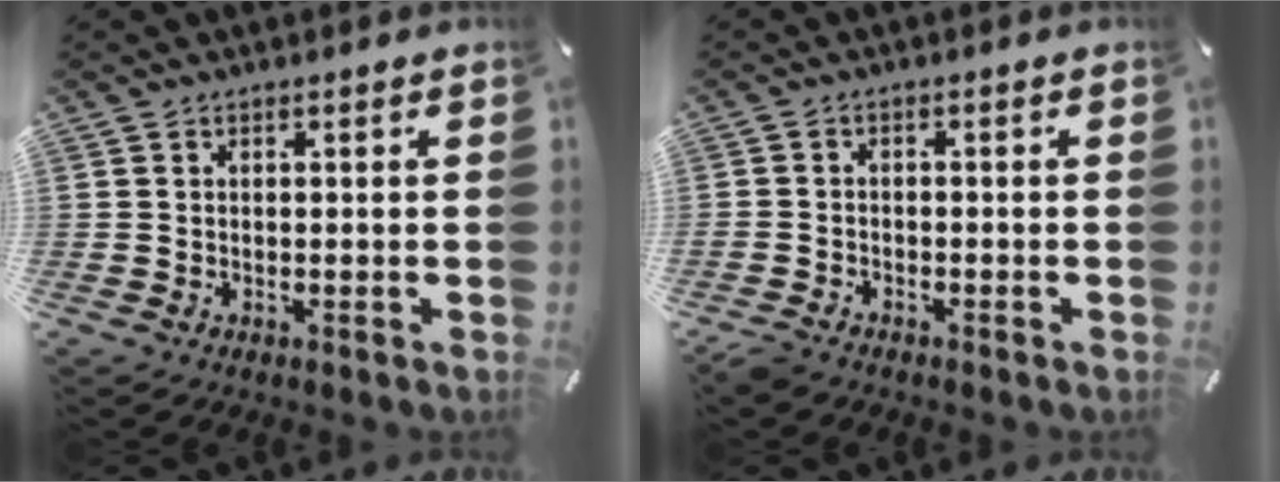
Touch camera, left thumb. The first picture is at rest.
{"total": 2.3, "force": [-1.9, 1.2, 0.7], "torque": [-0.024, 0.007, -0.043]}